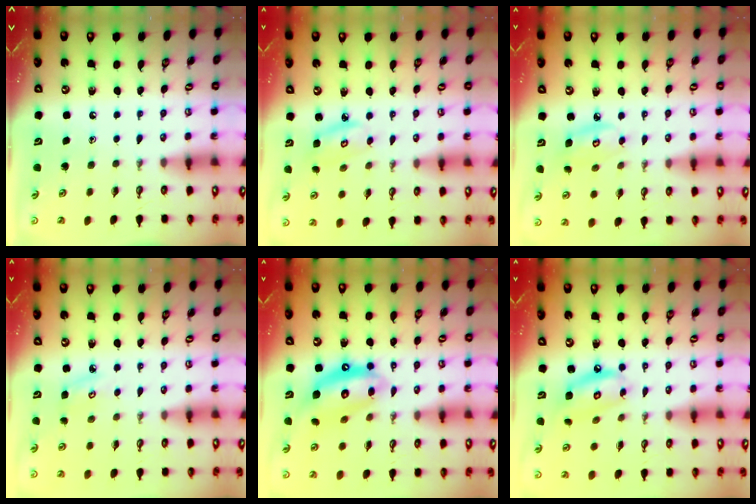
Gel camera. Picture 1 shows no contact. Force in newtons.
{"total": 4.2, "press": 4.2, "slide": 0.3}
{"total": 5.9, "press": 5.9, "slide": 0.2}
{"total": 4.2, "press": 4.1, "slide": 0.4}
{"total": 13.6, "press": 13.5, "slide": 1.5}
{"total": 9.2, "press": 9.2, "slide": 0.8}